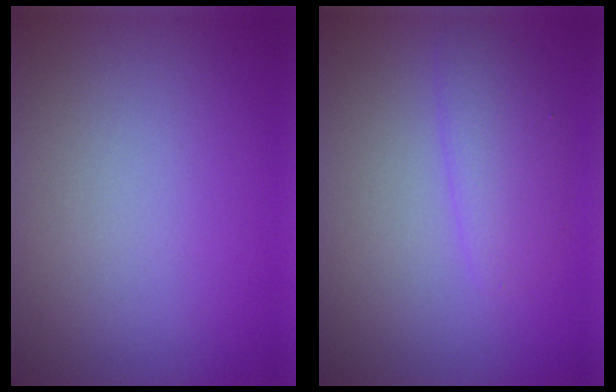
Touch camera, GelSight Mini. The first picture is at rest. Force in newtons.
{"total": 2.4, "press": 2.4, "slide": 0.1}